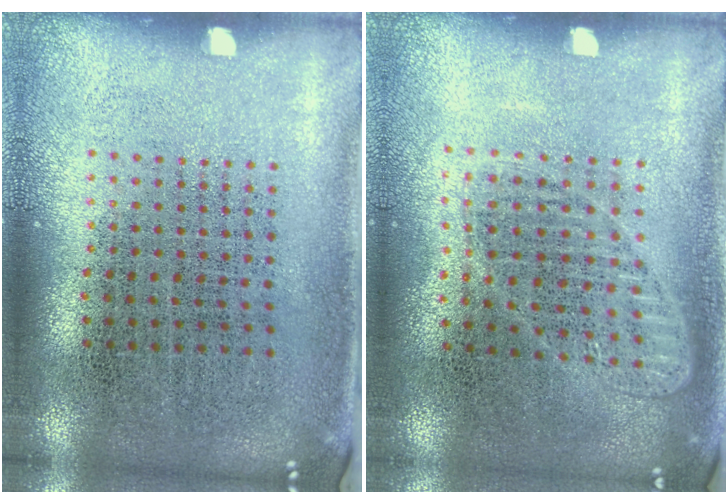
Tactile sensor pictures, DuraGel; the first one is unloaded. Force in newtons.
{"total": 1.2, "press": 1.1, "slide": 0.3}